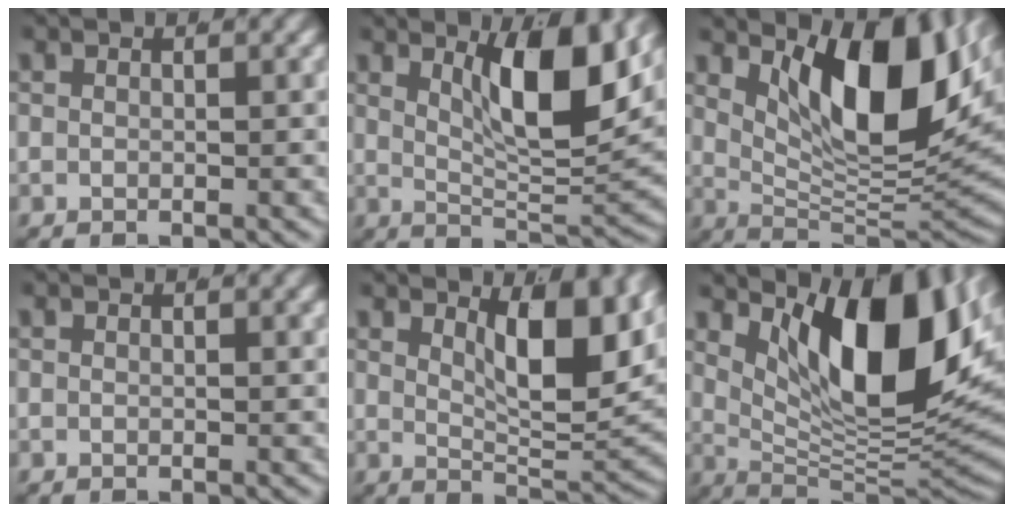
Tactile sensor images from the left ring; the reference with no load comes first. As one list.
[{"total": 8.4, "force": [3.6, 2.2, 7.3], "torque": [-0.115, -0.016, 0.065]}, {"total": 13.1, "force": [4.8, 5.3, 10.9], "torque": [-0.163, -0.002, 0.080]}, {"total": 0.0}, {"total": 7.8, "force": [3.6, 2.0, 6.6], "torque": [-0.090, -0.017, 0.064]}, {"total": 14.4, "force": [4.5, 5.7, 12.4], "torque": [-0.182, -0.001, 0.078]}]